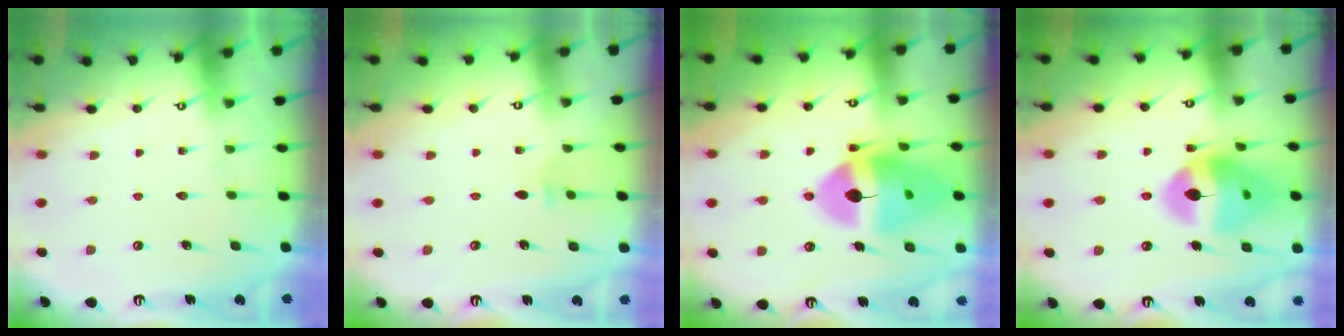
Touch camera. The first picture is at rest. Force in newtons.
{"total": 2.8, "press": 2.7, "slide": 0.6}
{"total": 17.3, "press": 17.2, "slide": 1.7}
{"total": 16.6, "press": 16.5, "slide": 2.1}